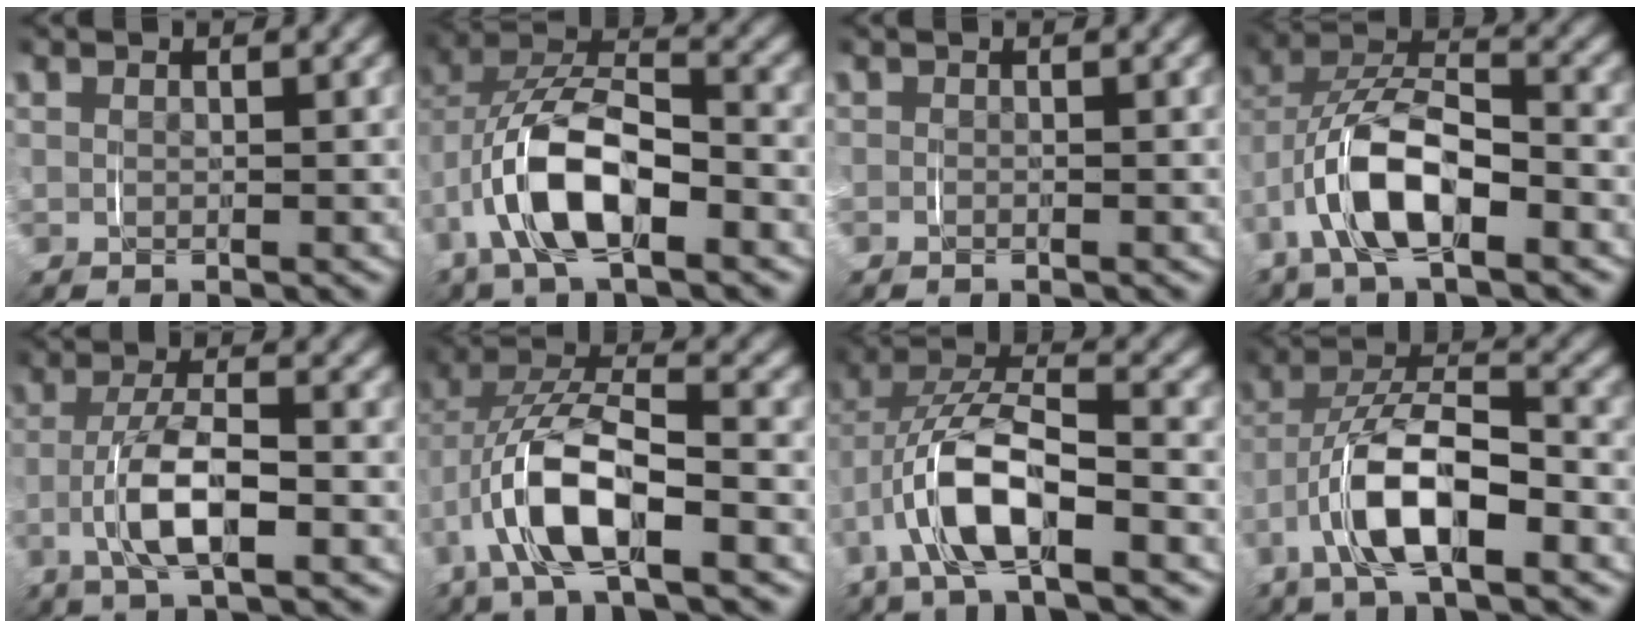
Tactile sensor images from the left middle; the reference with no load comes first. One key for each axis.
{"total": 6.9, "fx": -1.9, "fy": 3.9, "fz": 5.3, "tx": -0.115, "ty": -0.001, "tz": -0.046}
{"total": 0.6, "fx": -0.3, "fy": -0.3, "fz": -0.3, "tx": 0.007, "ty": 0.003, "tz": -0.009}
{"total": 5.8, "fx": -2.1, "fy": 3.2, "fz": 4.5, "tx": -0.096, "ty": 0.002, "tz": -0.049}
{"total": 4.5, "fx": -1.5, "fy": 1.2, "fz": 4.1, "tx": -0.079, "ty": 0.006, "tz": -0.035}
{"total": 5.6, "fx": -1.5, "fy": 2.2, "fz": 4.9, "tx": -0.113, "ty": 0.004, "tz": -0.038}
{"total": 5.0, "fx": -1.7, "fy": 1.9, "fz": 4.3, "tx": -0.100, "ty": 0.005, "tz": -0.040}
{"total": 5.2, "fx": -2.1, "fy": 2.1, "fz": 4.2, "tx": -0.090, "ty": 0.005, "tz": -0.047}